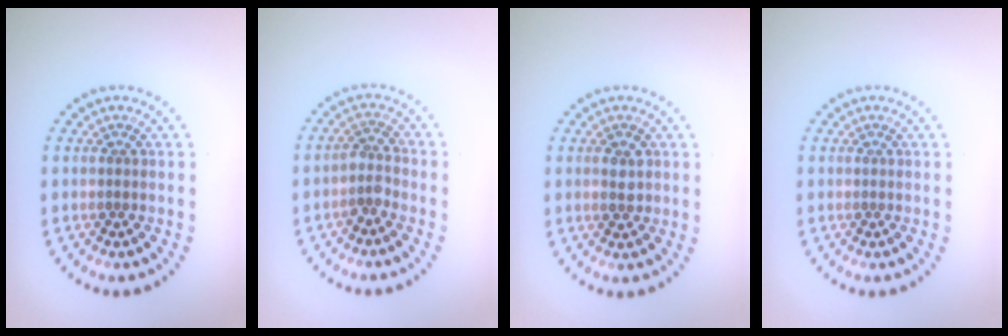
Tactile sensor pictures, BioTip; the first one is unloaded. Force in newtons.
{"total": 1.9, "press": 1.4, "slide": 1.2}
{"total": 1.7, "press": 1.7, "slide": 0.2}
{"total": 0.0}